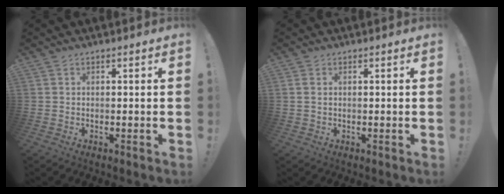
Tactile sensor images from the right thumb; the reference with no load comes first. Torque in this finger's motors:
{"motor_torque": [-0.01, -0.02, 0.00, 0.14, -0.02]}